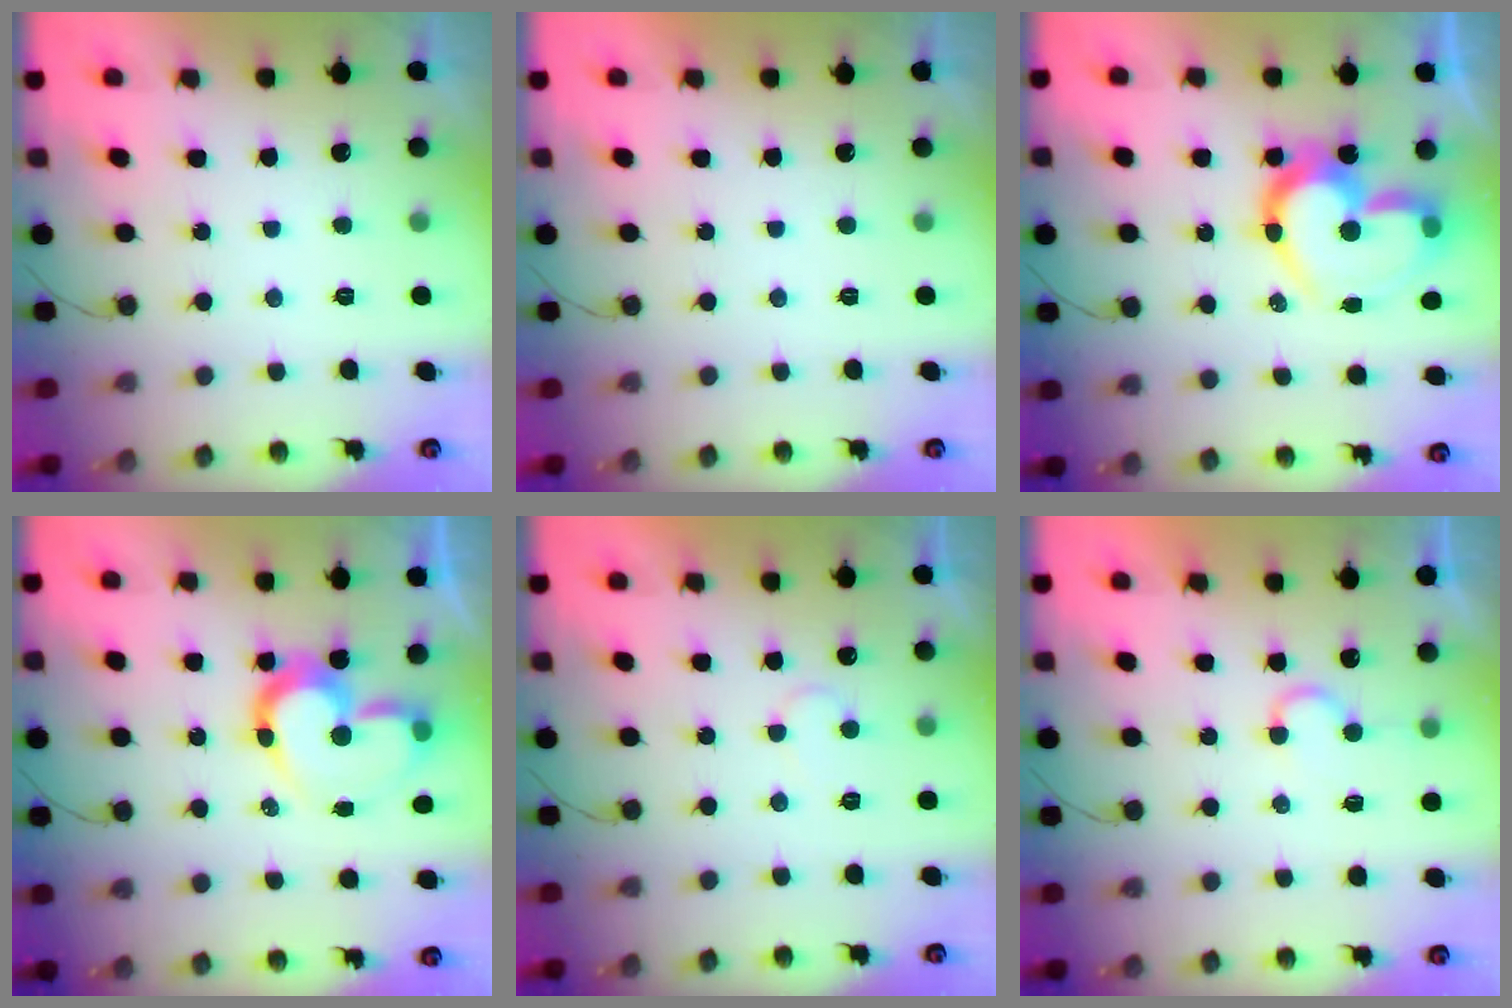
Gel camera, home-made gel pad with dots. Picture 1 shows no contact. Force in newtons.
{"total": 1.6, "press": 1.6, "slide": 0.0}
{"total": 18.9, "press": 18.8, "slide": 1.9}
{"total": 12.7, "press": 12.6, "slide": 1.5}
{"total": 5.4, "press": 5.4, "slide": 0.4}
{"total": 4.6, "press": 4.5, "slide": 0.5}